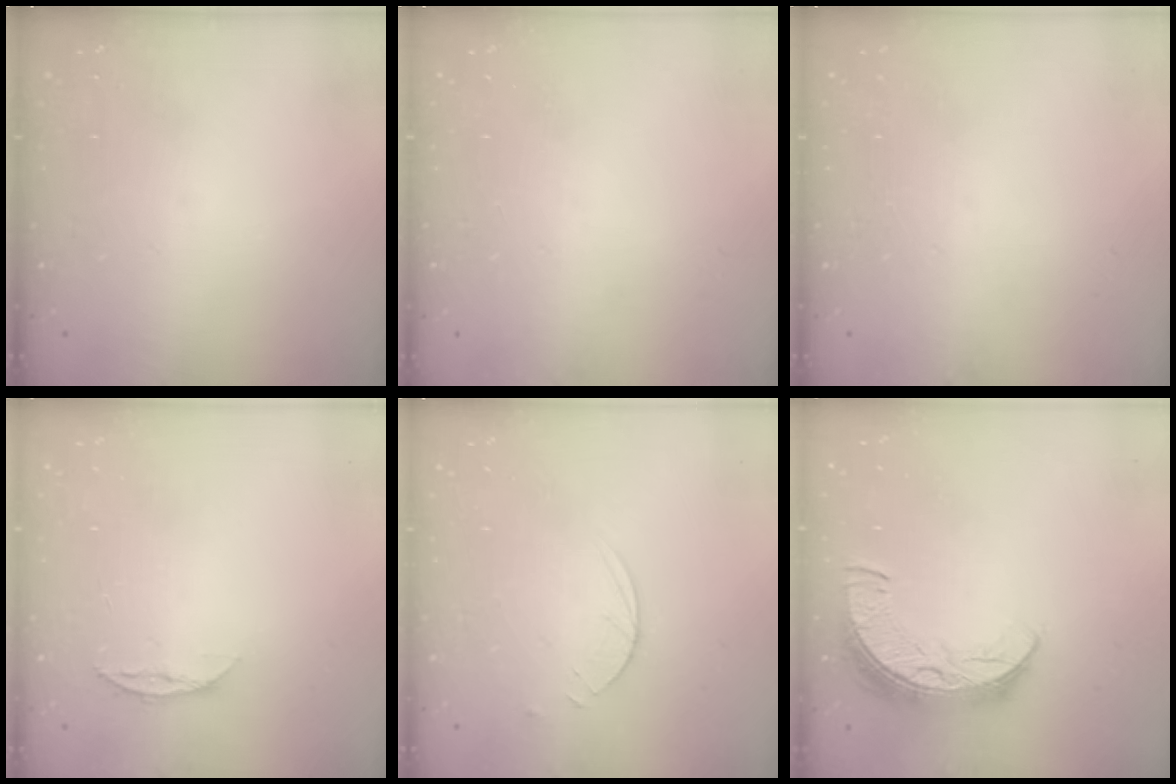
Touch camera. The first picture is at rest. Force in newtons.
{"total": 0.0}
{"total": 0.0}
{"total": 5.1, "press": 5.1, "slide": 0.7}
{"total": 3.6, "press": 3.6, "slide": 0.5}
{"total": 9.6, "press": 9.6, "slide": 0.6}